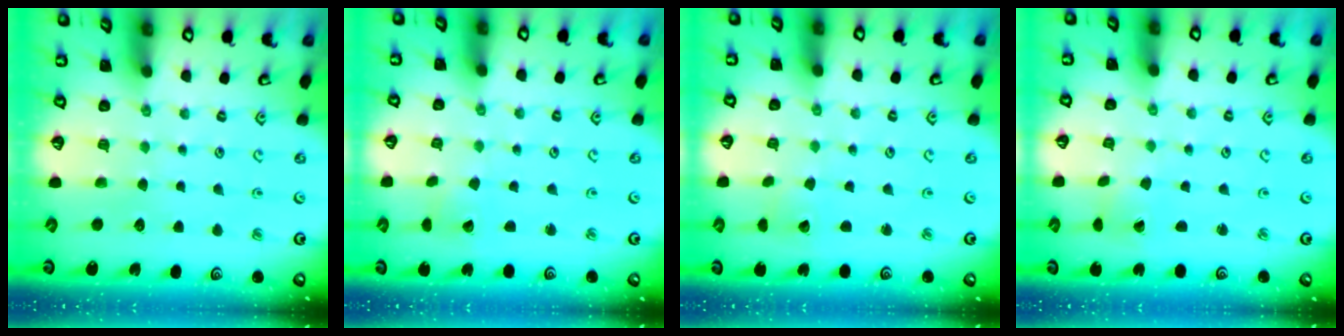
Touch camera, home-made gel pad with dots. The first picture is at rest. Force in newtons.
{"total": 2.7, "press": 2.7, "slide": 0.3}
{"total": 2.3, "press": 2.3, "slide": 0.1}
{"total": 0.7, "press": 0.7, "slide": 0.1}